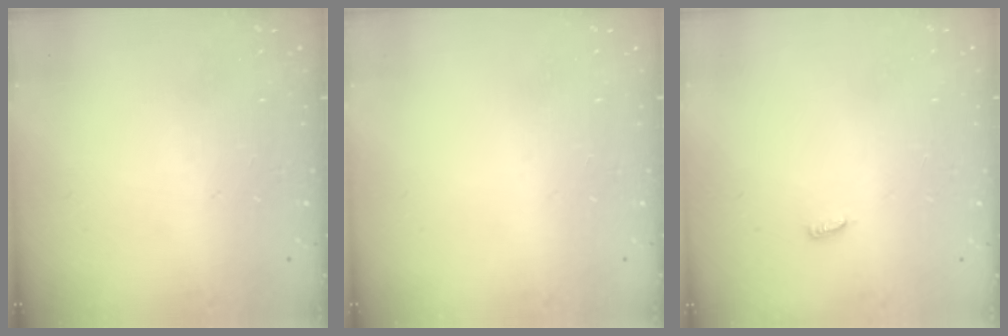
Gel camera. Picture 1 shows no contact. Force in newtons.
{"total": 0.0}
{"total": 3.5, "press": 3.4, "slide": 0.6}